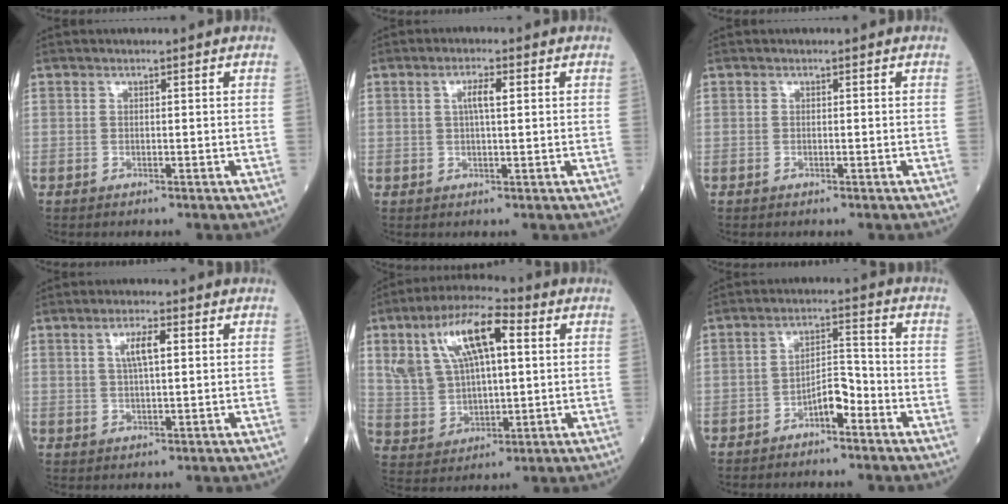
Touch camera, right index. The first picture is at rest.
{"total": 3.0, "force": [0.8, 0.4, 2.9], "torque": [-0.056, 0.003, 0.014]}
{"total": 0.0}
{"total": 4.2, "force": [1.3, 0.8, 3.9], "torque": [-0.075, 0.004, 0.025]}
{"total": 14.9, "force": [5.2, 6.0, 12.6], "torque": [-0.255, 0.034, 0.098]}
{"total": 4.6, "force": [-2.9, 1.4, 3.3], "torque": [-0.054, 0.018, -0.051]}